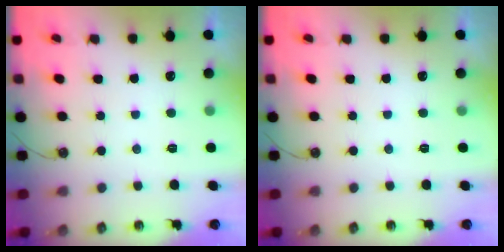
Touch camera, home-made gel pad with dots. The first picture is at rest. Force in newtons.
{"total": 0.0}